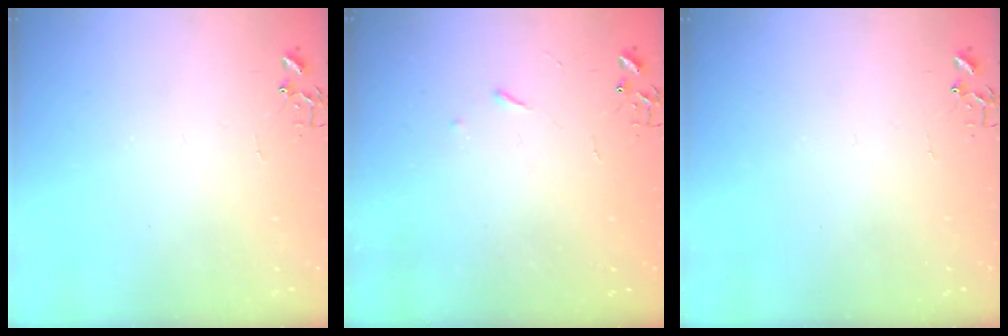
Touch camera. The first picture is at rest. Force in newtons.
{"total": 2.9, "press": 2.8, "slide": 0.5}
{"total": 0.0}